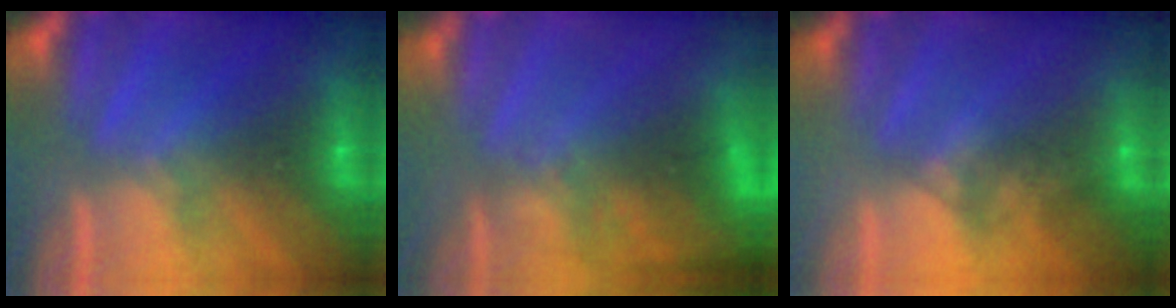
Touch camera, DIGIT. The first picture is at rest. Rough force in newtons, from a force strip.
{"total": 3.3}
{"total": 1.6}